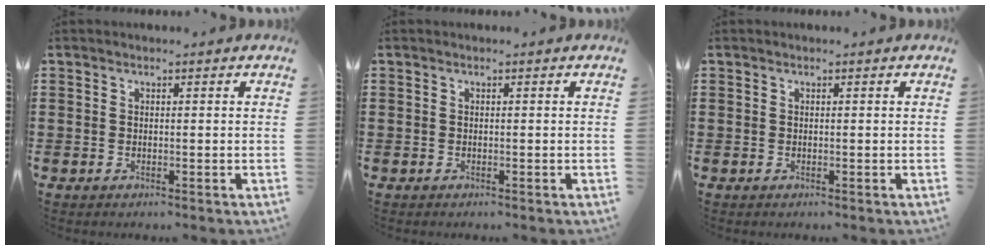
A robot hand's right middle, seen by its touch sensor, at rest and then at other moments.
{"total": 0.0}
{"total": 0.0}